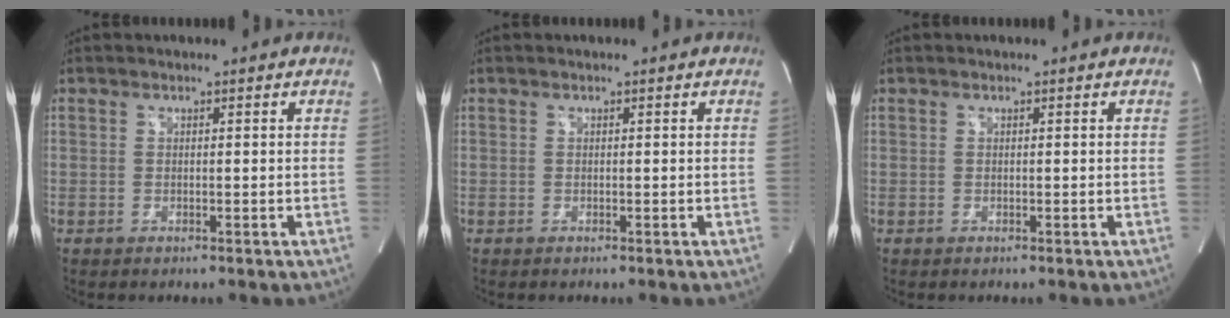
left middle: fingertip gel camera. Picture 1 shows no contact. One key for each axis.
{"total": 0.0}
{"total": 0.0}